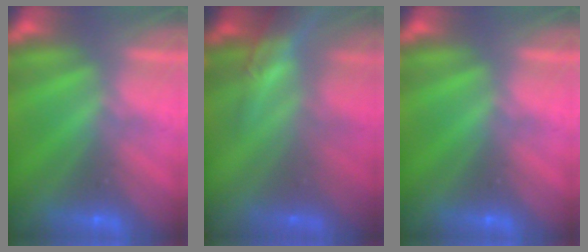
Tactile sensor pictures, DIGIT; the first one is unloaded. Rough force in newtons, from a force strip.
{"total": 9.1}
{"total": 0.0}